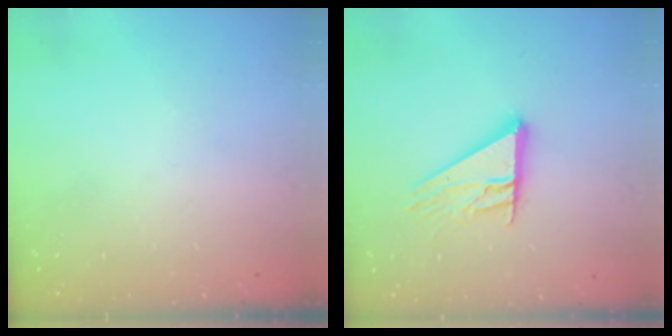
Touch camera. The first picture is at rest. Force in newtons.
{"total": 12.9, "press": 12.9, "slide": 1.2}